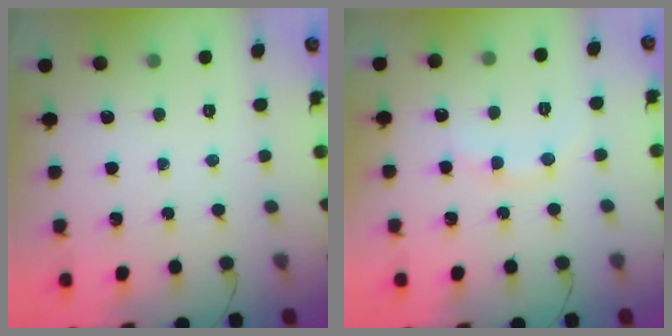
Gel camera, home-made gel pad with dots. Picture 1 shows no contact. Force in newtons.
{"total": 7.8, "press": 7.7, "slide": 1.5}